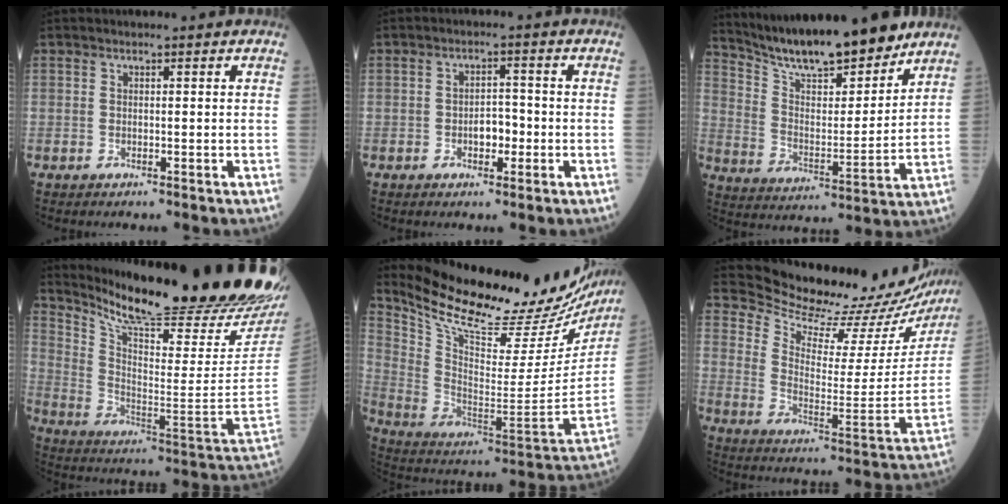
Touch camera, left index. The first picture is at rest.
{"total": 3.3, "force": [-1.4, 1.7, 2.4], "torque": [-0.036, 0.003, -0.024]}
{"total": 17.2, "force": [14.9, 2.5, 8.1], "torque": [-0.138, -0.012, 0.250]}
{"total": 29.3, "force": [25.6, 0.5, 14.2], "torque": [-0.247, -0.120, 0.363]}
{"total": 29.8, "force": [26.3, 6.8, 12.3], "torque": [-0.215, -0.090, 0.365]}
{"total": 22.7, "force": [21.9, 3.7, 4.5], "torque": [-0.083, -0.107, 0.284]}